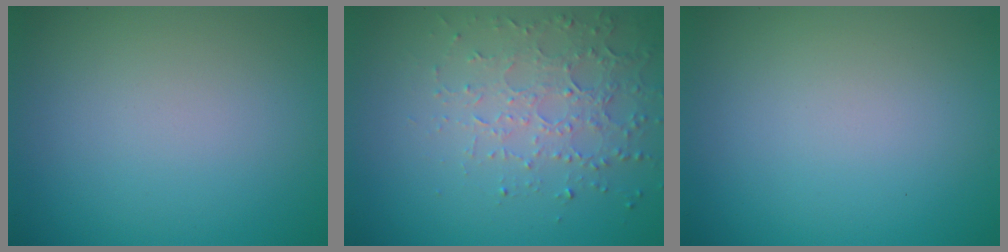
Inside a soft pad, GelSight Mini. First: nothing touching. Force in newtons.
{"total": 3.5, "press": 3.0, "slide": 1.7}
{"total": 0.0}